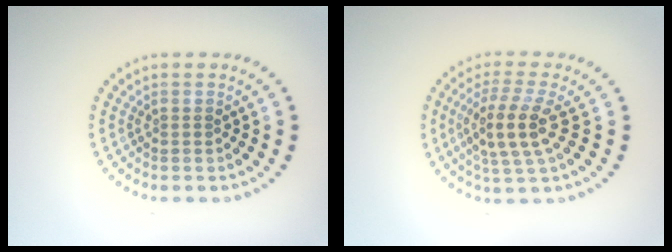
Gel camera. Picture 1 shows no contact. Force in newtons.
{"total": 4.0, "press": 3.6, "slide": 1.9}